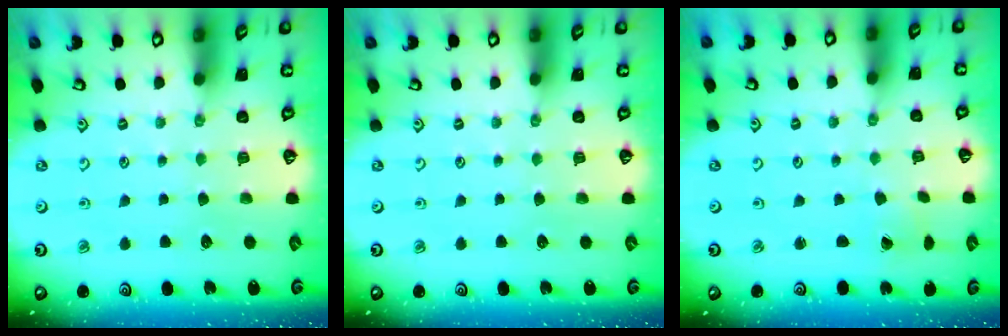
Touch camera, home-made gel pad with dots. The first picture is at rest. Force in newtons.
{"total": 0.0}
{"total": 1.0, "press": 0.9, "slide": 0.4}